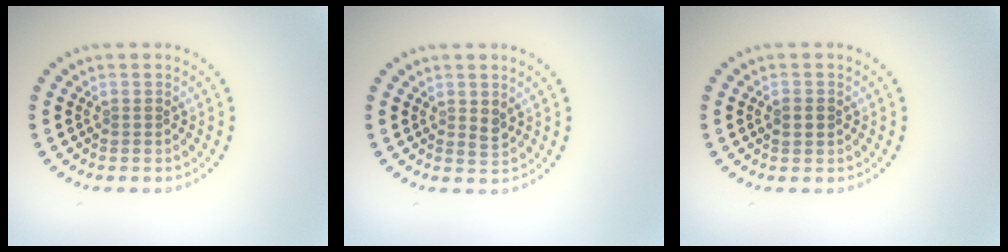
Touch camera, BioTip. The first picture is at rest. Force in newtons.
{"total": 1.0, "press": 0.9, "slide": 0.4}
{"total": 2.0, "press": 2.0, "slide": 0.2}